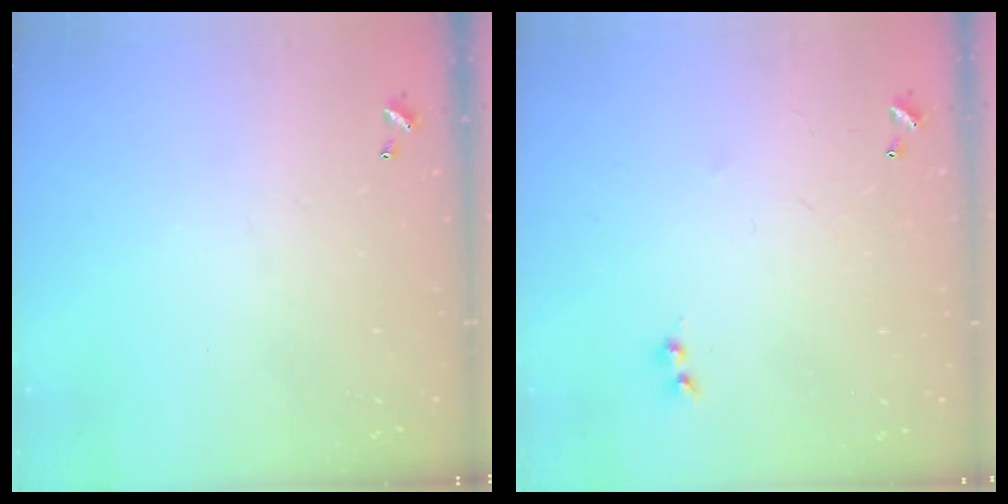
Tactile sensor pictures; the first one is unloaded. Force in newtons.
{"total": 2.0, "press": 2.0, "slide": 0.5}